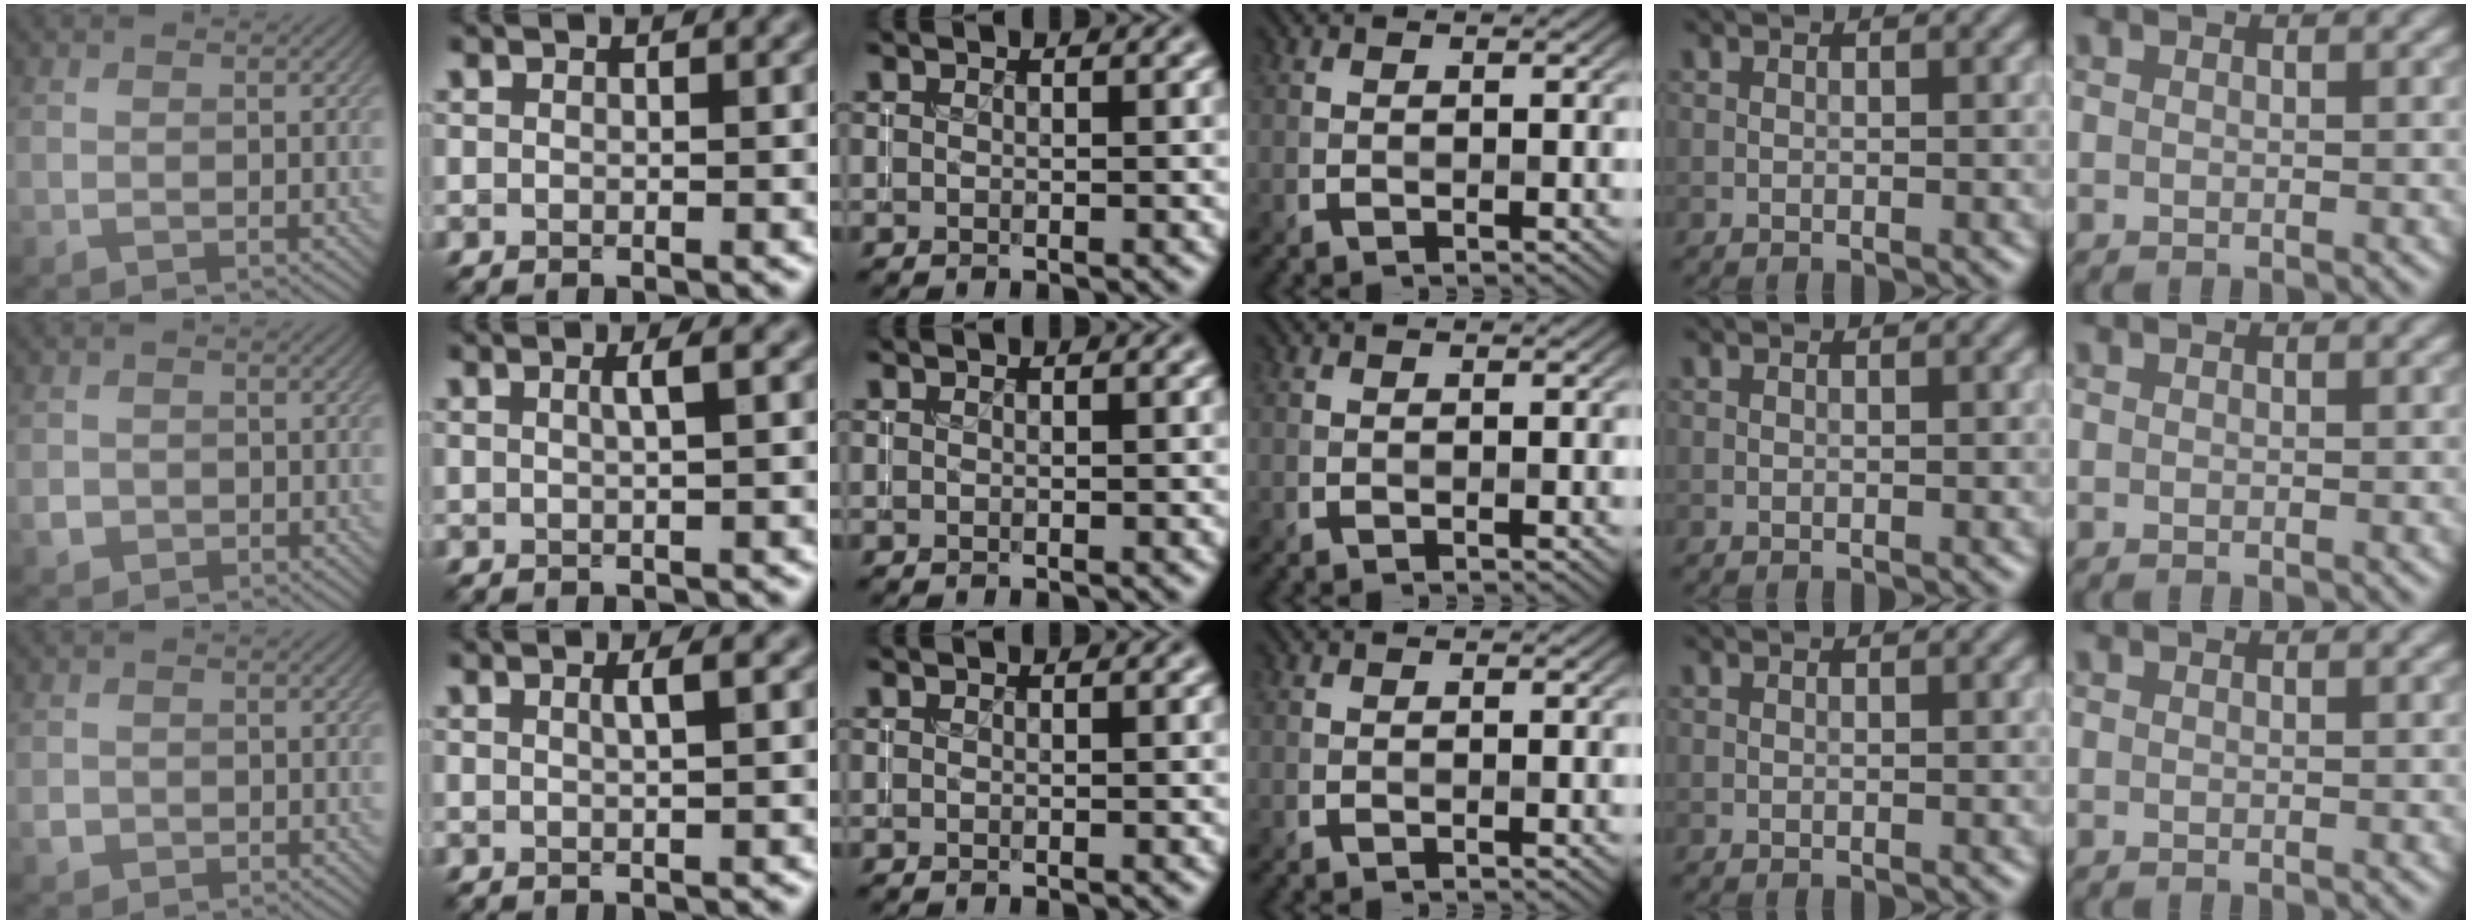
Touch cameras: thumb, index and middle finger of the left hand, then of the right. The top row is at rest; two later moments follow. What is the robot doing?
{"motion": "insert", "object": "coin"}